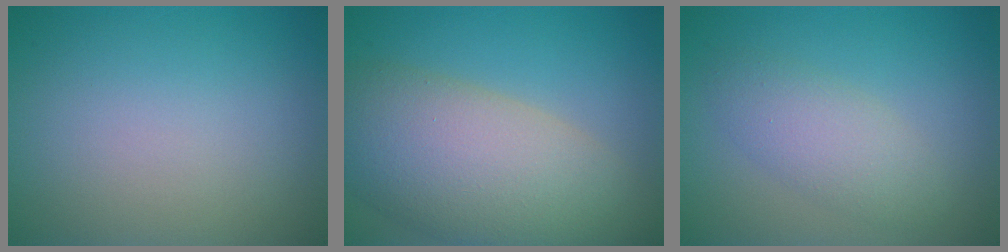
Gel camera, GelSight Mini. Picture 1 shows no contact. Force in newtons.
{"total": 10.7, "press": 10.7, "slide": 0.7}
{"total": 3.2, "press": 3.2, "slide": 0.1}